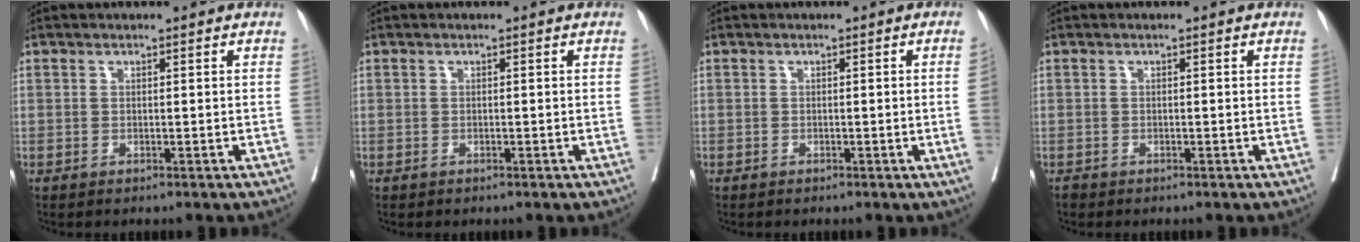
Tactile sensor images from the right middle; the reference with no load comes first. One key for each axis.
{"total": 0.0}
{"total": 1.5, "fx": -0.3, "fy": -0.4, "fz": 1.4, "tx": -0.016, "ty": -0.001, "tz": -0.003}
{"total": 0.0}